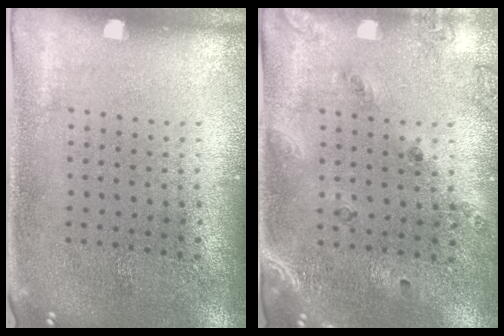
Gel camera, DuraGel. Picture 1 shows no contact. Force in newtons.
{"total": 1.5, "press": 1.2, "slide": 0.9}